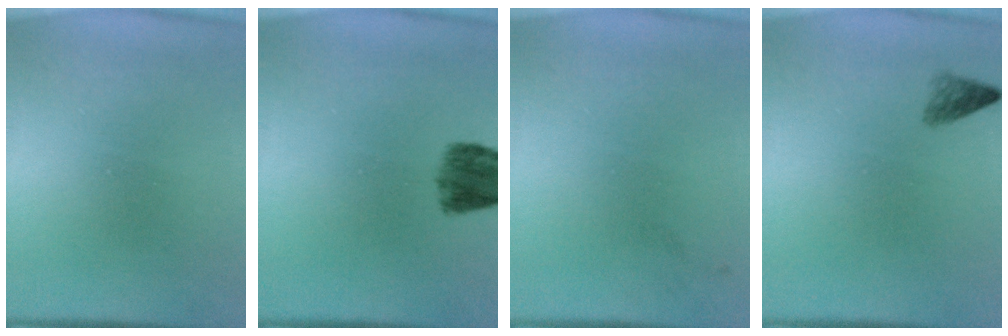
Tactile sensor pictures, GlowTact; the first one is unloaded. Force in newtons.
{"total": 5.3}
{"total": 1.1}
{"total": 1.7}